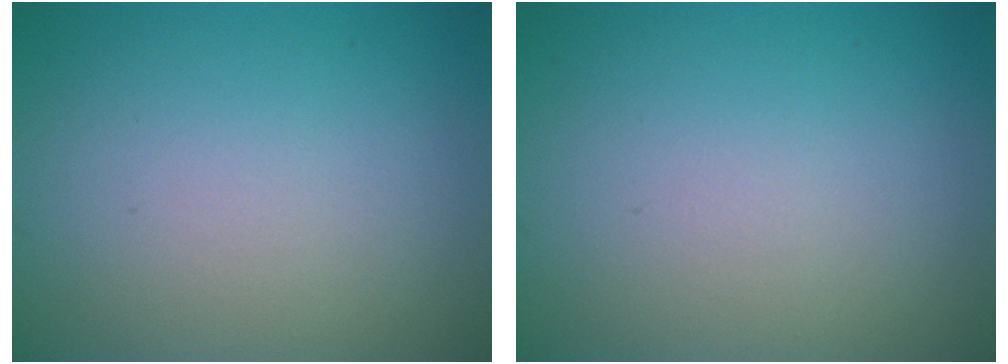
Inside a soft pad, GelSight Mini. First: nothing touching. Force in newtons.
{"total": 0.0}